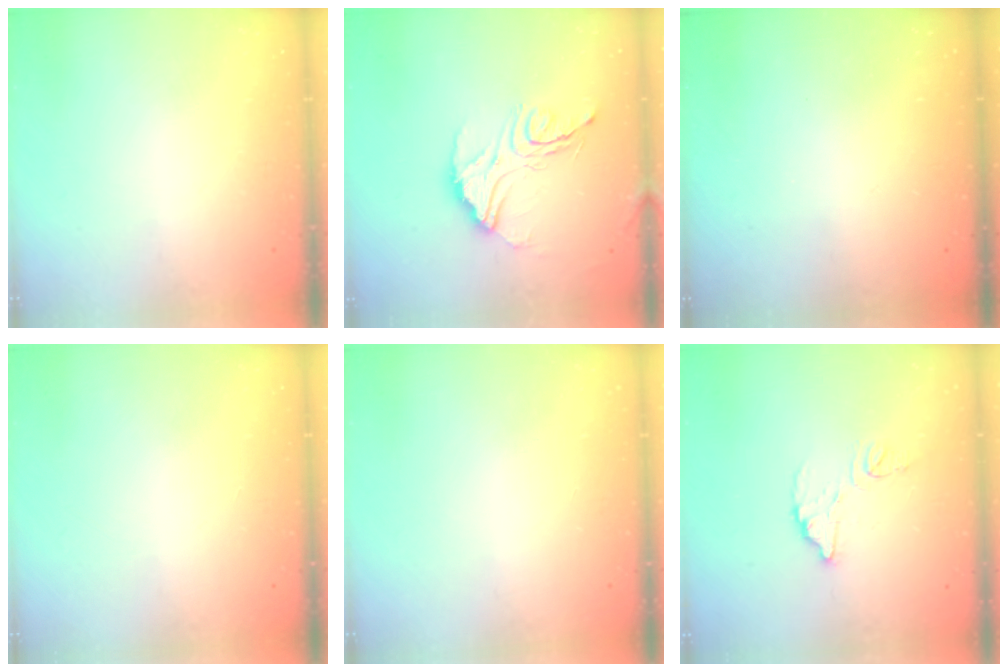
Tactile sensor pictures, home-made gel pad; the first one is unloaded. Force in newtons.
{"total": 15.6, "press": 15.5, "slide": 1.6}
{"total": 3.1, "press": 3.1, "slide": 0.1}
{"total": 0.0}
{"total": 0.0}
{"total": 9.6, "press": 9.5, "slide": 0.7}